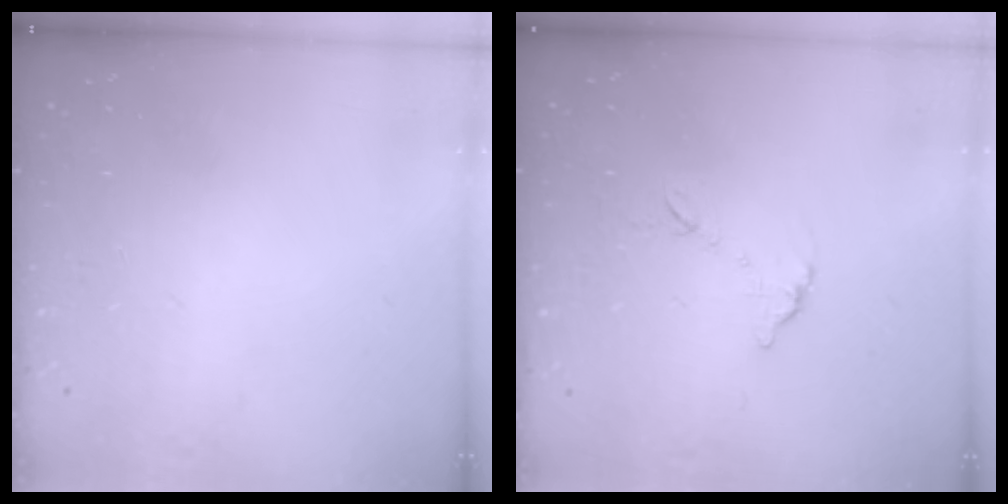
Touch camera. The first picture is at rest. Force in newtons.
{"total": 6.2, "press": 6.2, "slide": 0.4}